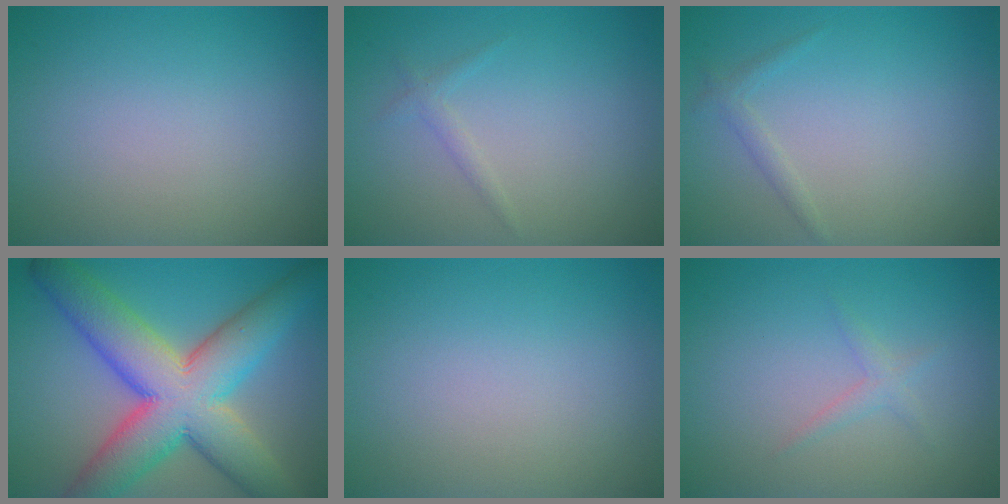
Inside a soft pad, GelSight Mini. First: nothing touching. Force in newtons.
{"total": 0.9, "press": 0.9, "slide": 0.1}
{"total": 1.1, "press": 1.1, "slide": 0.1}
{"total": 12.2, "press": 12.2, "slide": 0.5}
{"total": 0.0}
{"total": 1.1, "press": 1.1, "slide": 0.0}